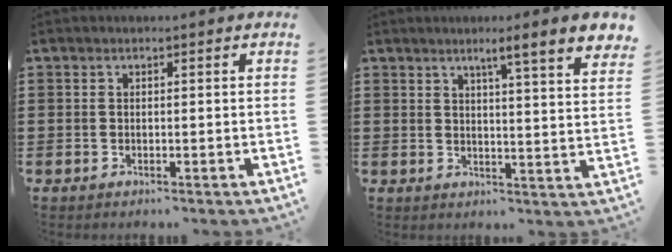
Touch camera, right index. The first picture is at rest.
{"total": 4.4, "force": [3.1, -0.7, 3.1], "torque": [-0.057, -0.024, 0.041]}